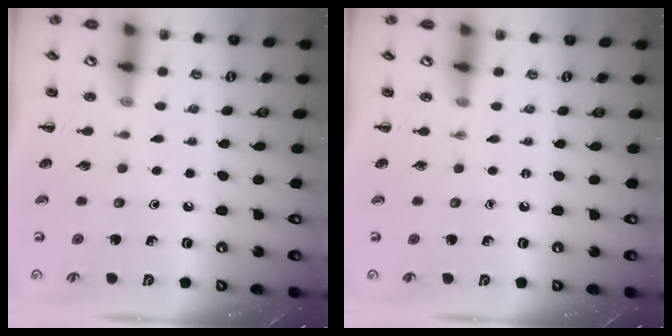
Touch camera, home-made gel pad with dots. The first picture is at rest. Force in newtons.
{"total": 0.0}